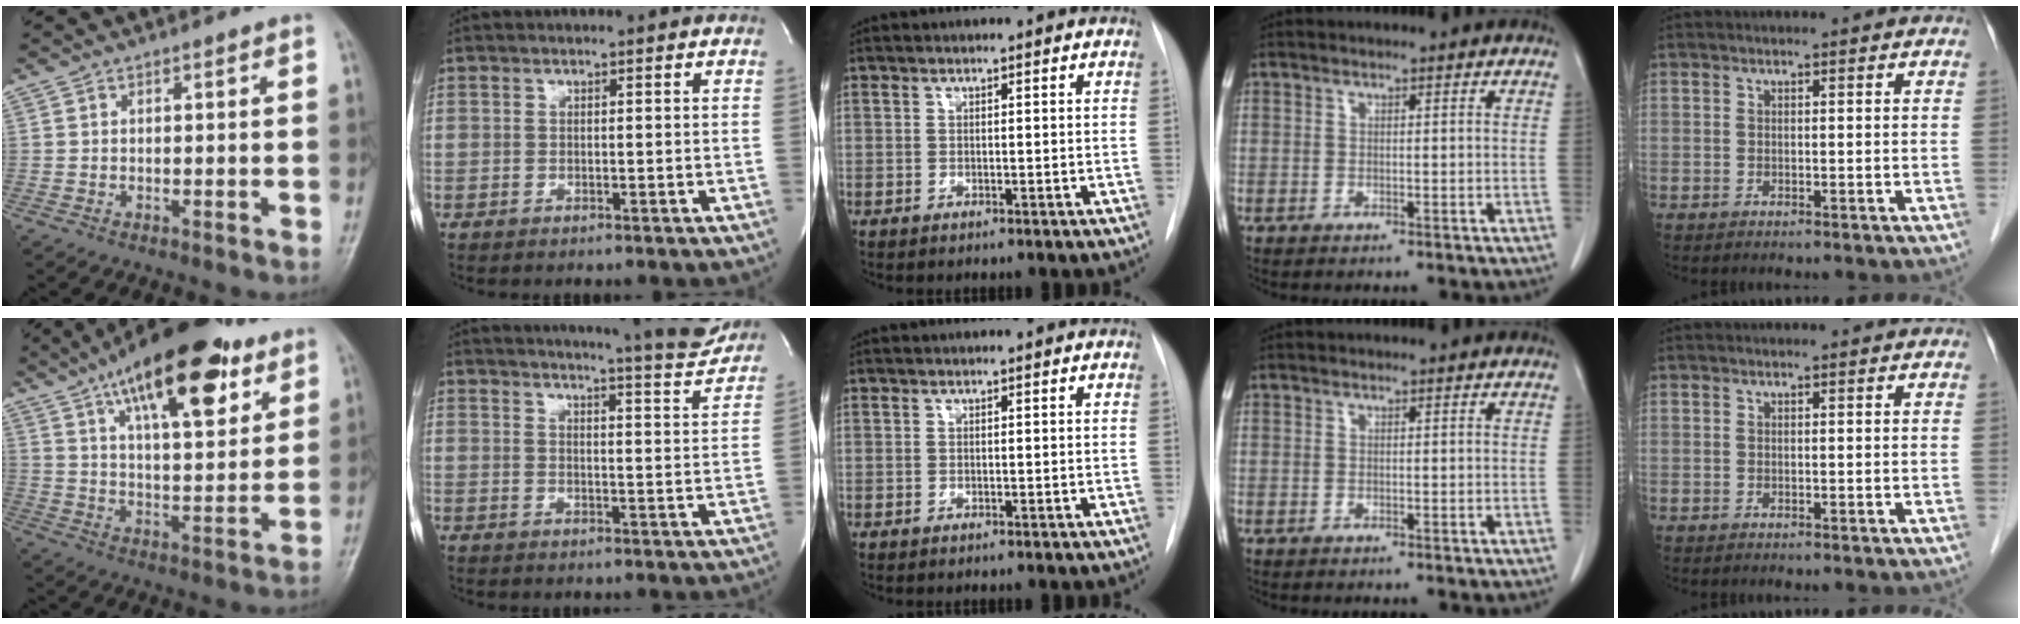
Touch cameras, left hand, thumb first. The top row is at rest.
{"thumb": {"total": 22.3, "force": [12.4, 8.6, 16.5], "torque": [-0.231, -0.031, 0.197]}, "index": {"total": 16.7, "force": [15.8, 0.9, 5.5], "torque": [-0.079, -0.058, 0.182]}}